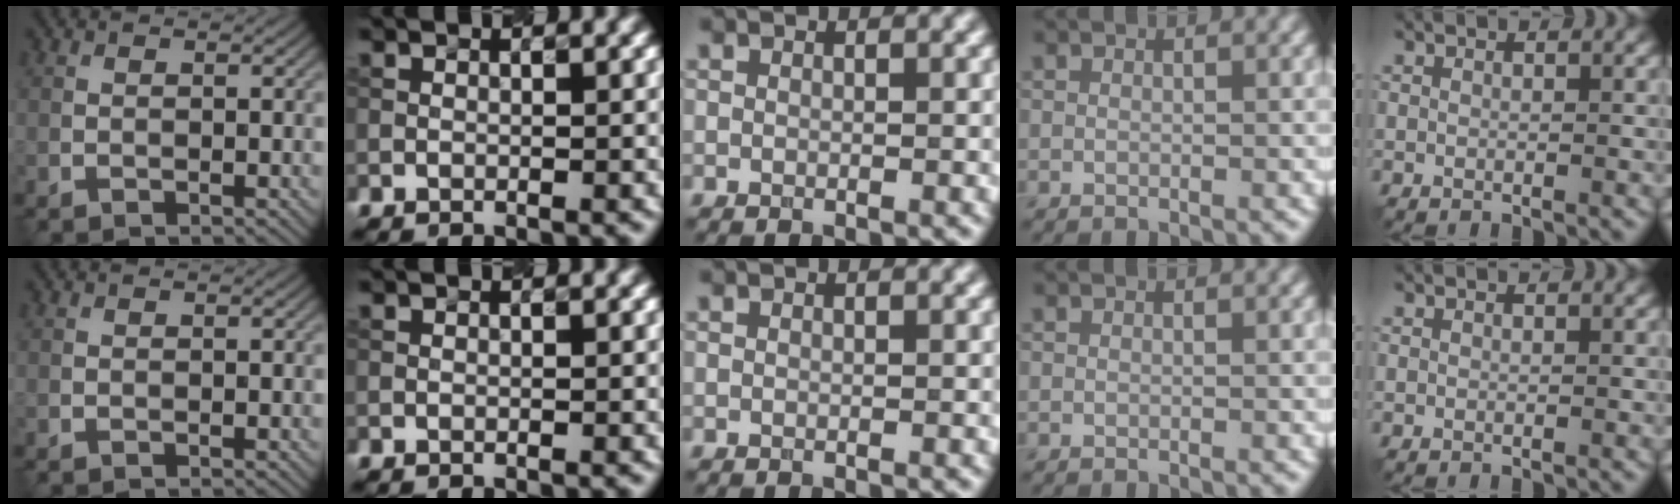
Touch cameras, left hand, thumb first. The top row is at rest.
{}